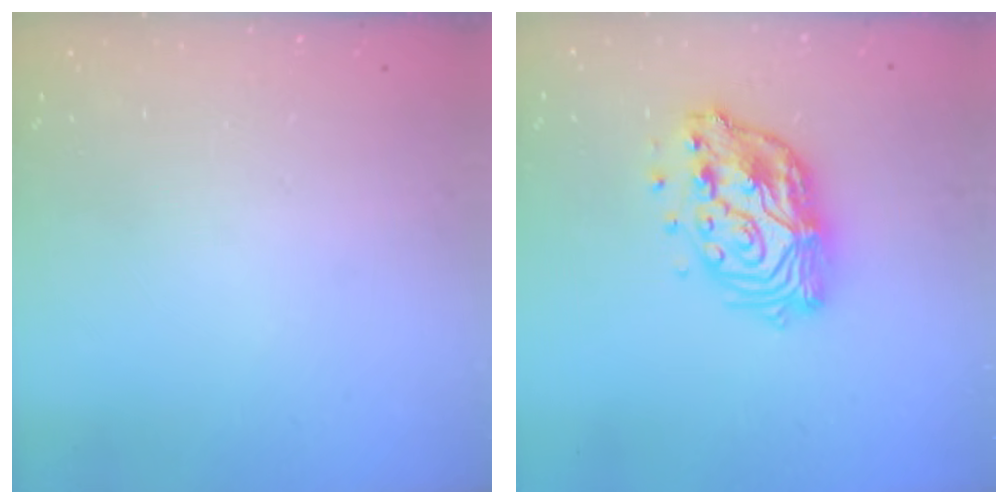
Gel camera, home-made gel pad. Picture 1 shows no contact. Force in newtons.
{"total": 14.1, "press": 14.1, "slide": 1.1}